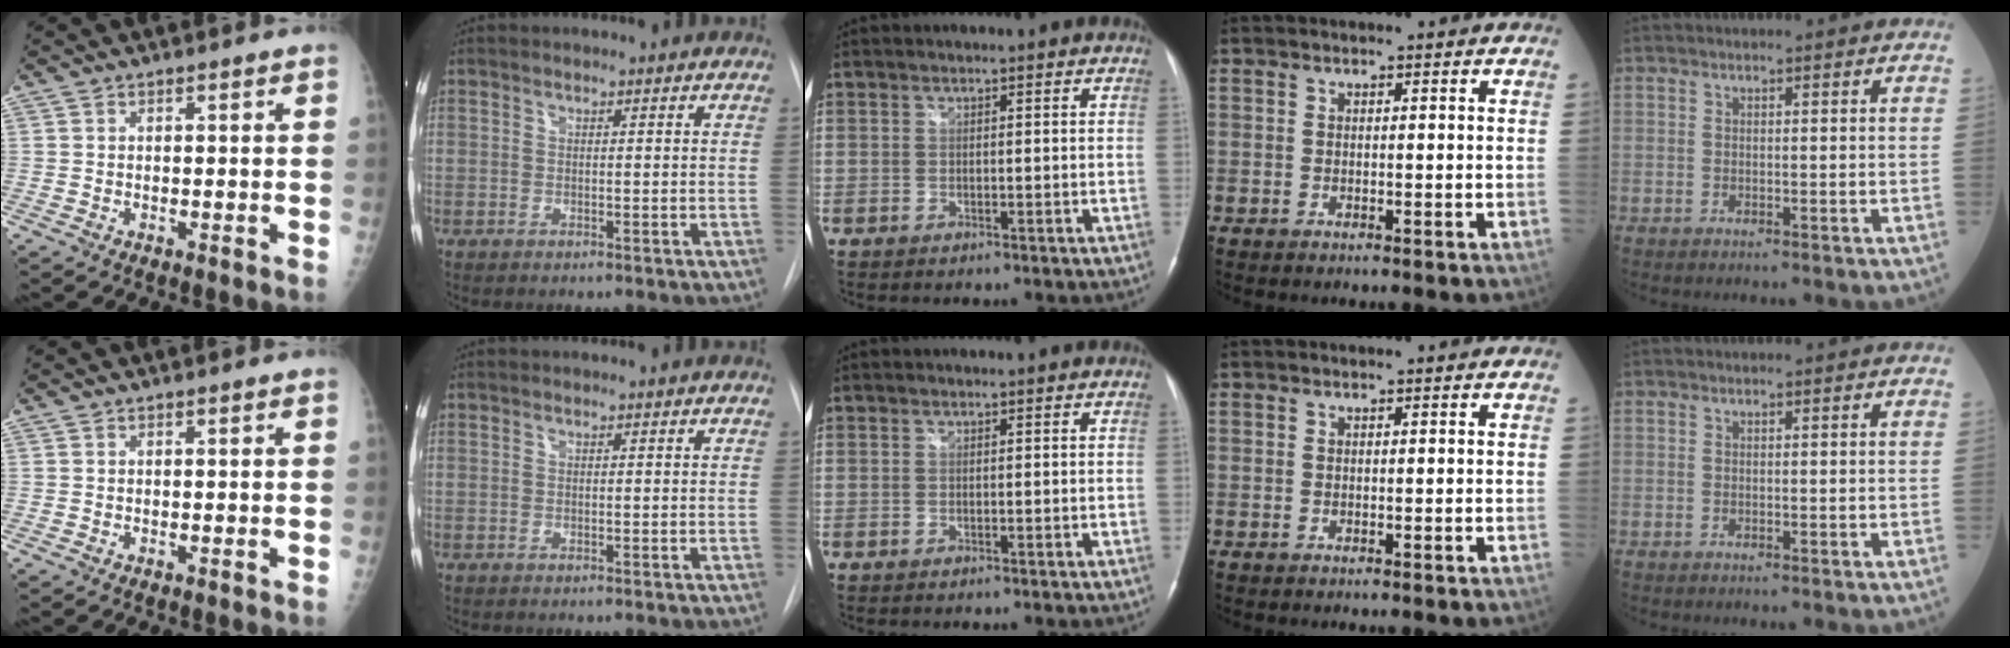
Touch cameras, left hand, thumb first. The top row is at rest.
{}